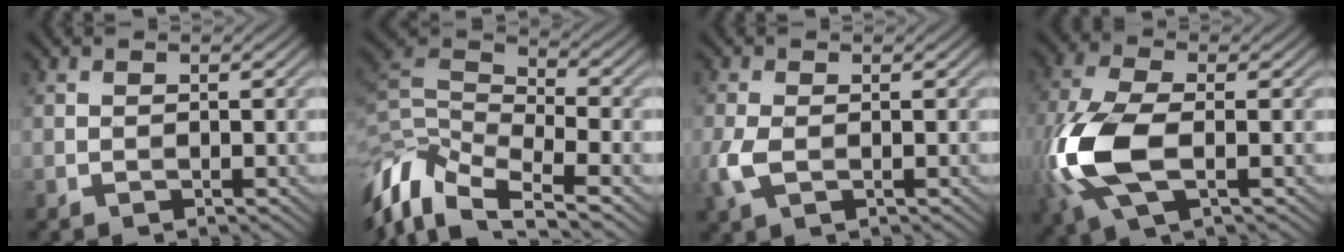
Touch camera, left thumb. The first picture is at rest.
{"total": 11.8, "force": [-6.0, 6.2, 8.0], "torque": [-0.198, -0.010, -0.115]}
{"total": 3.1, "force": [-0.5, 1.6, 2.6], "torque": [-0.072, -0.005, -0.014]}
{"total": 11.5, "force": [-2.3, 5.6, 9.8], "torque": [-0.256, -0.011, -0.052]}